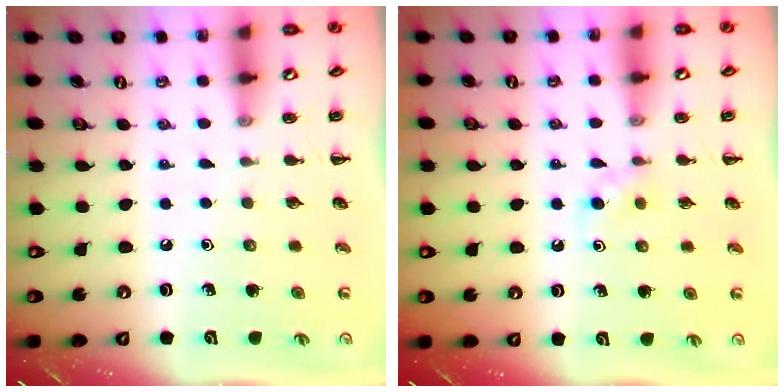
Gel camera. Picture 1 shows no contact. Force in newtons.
{"total": 3.8, "press": 3.5, "slide": 1.6}